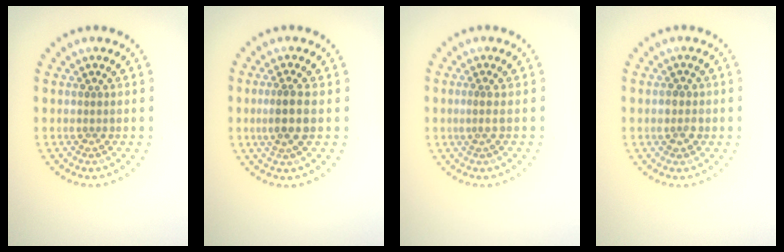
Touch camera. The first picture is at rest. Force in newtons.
{"total": 2.7, "press": 2.3, "slide": 1.3}
{"total": 0.6, "press": 0.4, "slide": 0.5}
{"total": 1.5, "press": 1.5, "slide": 0.2}